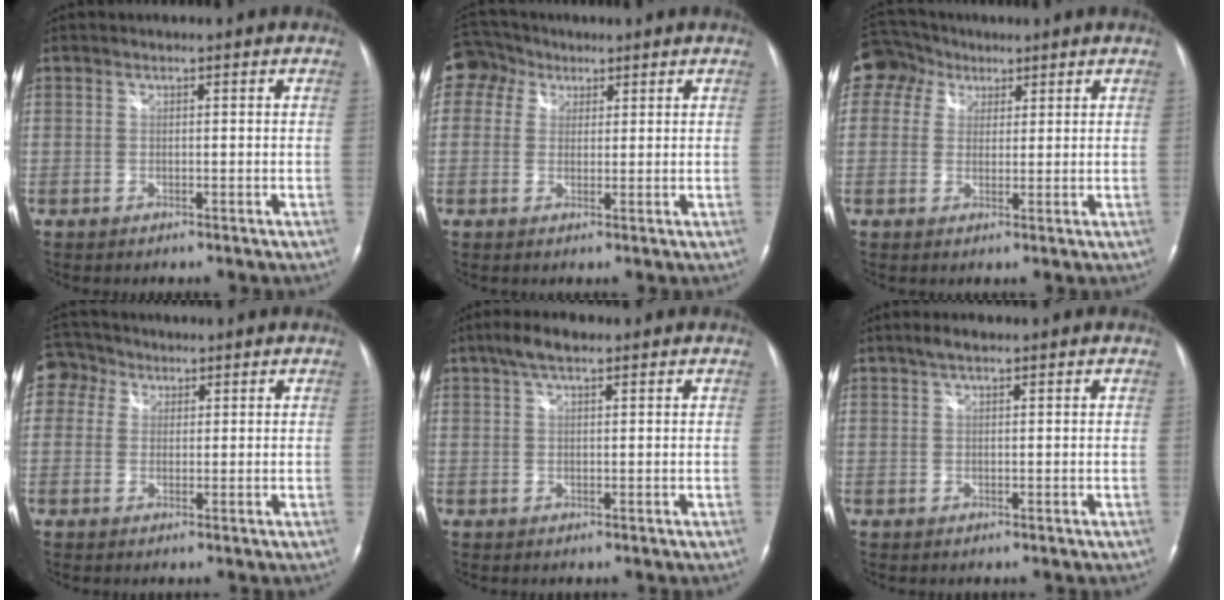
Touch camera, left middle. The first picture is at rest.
{"total": 6.0, "force": [2.7, 5.2, 1.2], "torque": [-0.032, 0.032, 0.052]}
{"total": 7.8, "force": [3.8, 6.6, 1.6], "torque": [-0.045, 0.040, 0.073]}
{"total": 4.6, "force": [1.9, 4.1, 0.7], "torque": [-0.022, 0.021, 0.036]}
{"total": 4.3, "force": [2.9, 1.2, 2.9], "torque": [-0.065, 0.018, 0.051]}
{"total": 2.2, "force": [1.6, 0.6, 1.4], "torque": [-0.031, 0.011, 0.028]}